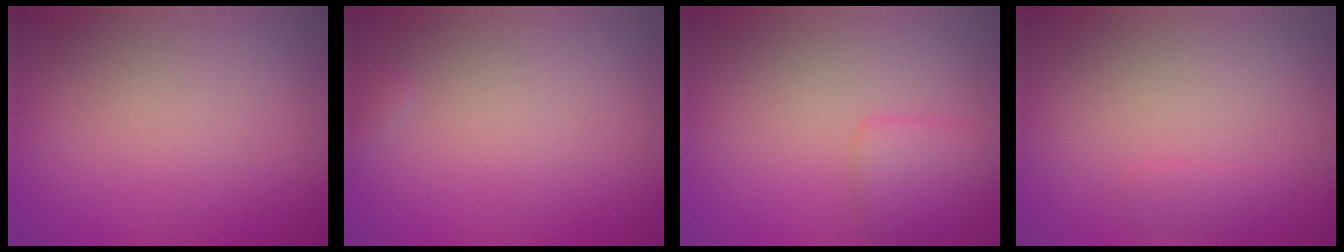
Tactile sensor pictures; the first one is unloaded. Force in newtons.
{"total": 0.6, "press": 0.6, "slide": 0.1}
{"total": 2.1, "press": 2.1, "slide": 0.1}
{"total": 0.8, "press": 0.8, "slide": 0.1}